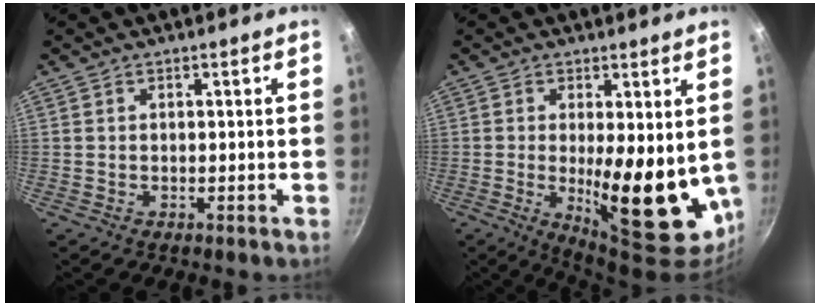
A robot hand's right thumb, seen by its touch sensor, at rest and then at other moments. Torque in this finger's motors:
{"motor_torque": [1.01, 3.40, 2.06, -0.18, 0.31]}